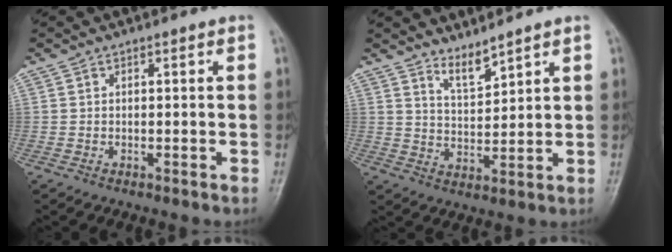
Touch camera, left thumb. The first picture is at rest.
{"total": 4.2, "force": [3.8, 0.7, 1.6], "torque": [-0.022, -0.044, 0.079]}